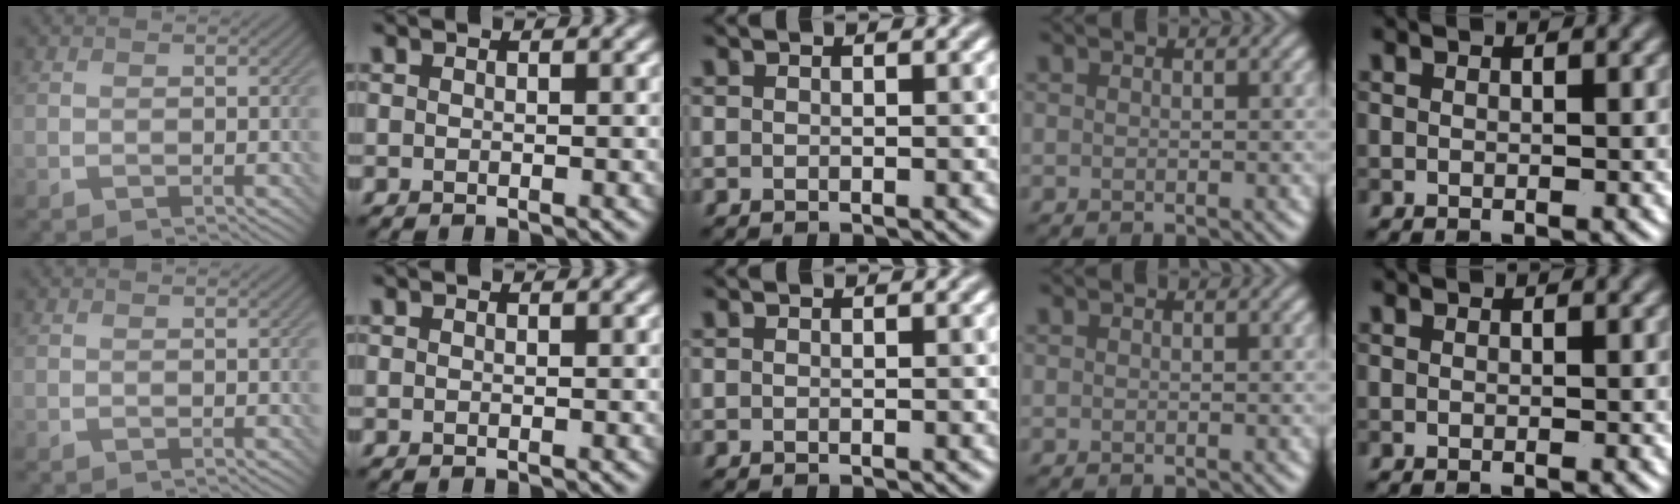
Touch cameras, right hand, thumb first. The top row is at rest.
{}